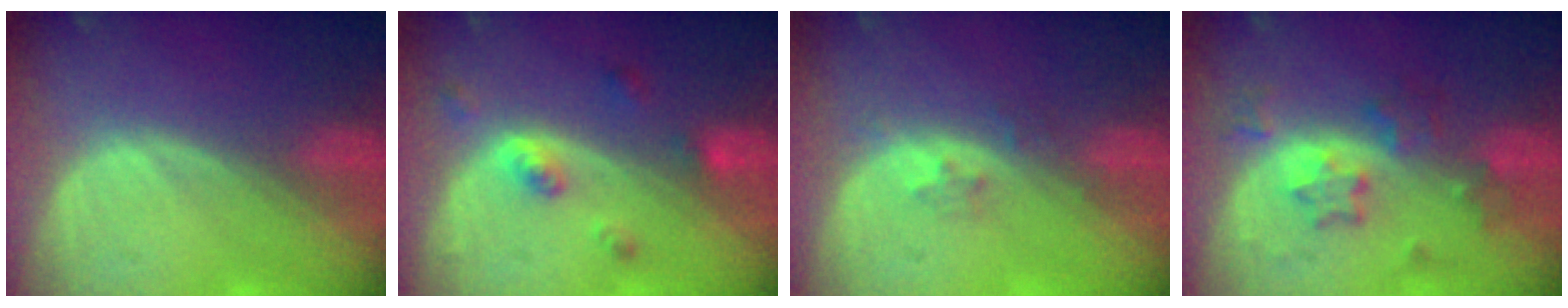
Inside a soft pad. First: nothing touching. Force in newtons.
{"total": 4.4, "press": 4.1, "slide": 1.7}
{"total": 2.1, "press": 1.8, "slide": 1.2}
{"total": 5.8, "press": 5.8, "slide": 0.8}